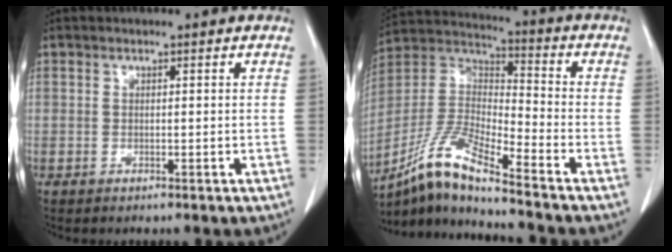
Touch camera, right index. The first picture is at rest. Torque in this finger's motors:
{"motor_torque": [0.62, -0.59, 0.18, 0.11]}